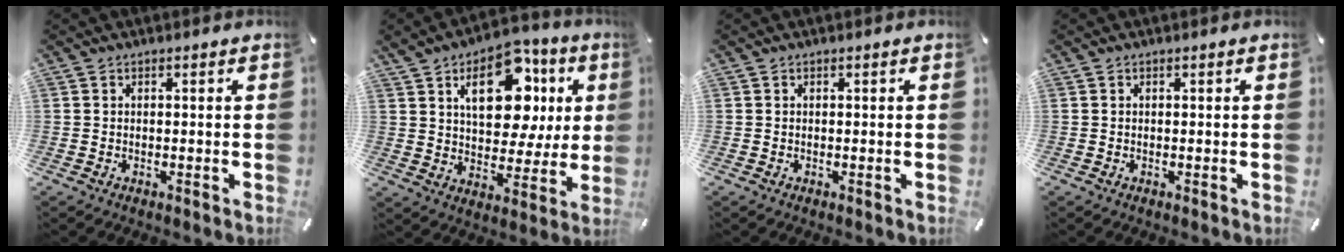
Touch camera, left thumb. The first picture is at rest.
{"total": 18.1, "force": [7.2, 11.0, 12.5], "torque": [-0.184, -0.020, 0.124]}
{"total": 0.0}
{"total": 0.0}